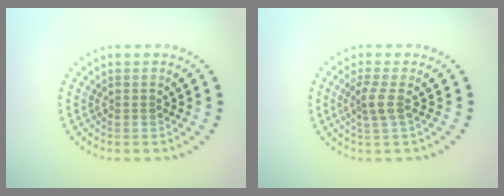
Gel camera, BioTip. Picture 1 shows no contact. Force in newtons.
{"total": 1.9, "press": 1.5, "slide": 1.2}